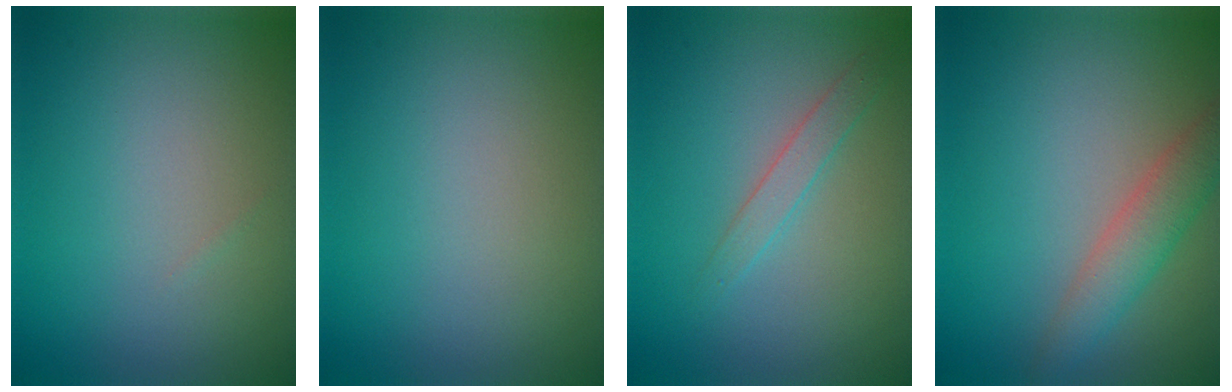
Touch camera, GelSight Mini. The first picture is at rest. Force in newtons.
{"total": 0.0}
{"total": 1.6, "press": 1.6, "slide": 0.1}
{"total": 3.4, "press": 3.4, "slide": 0.2}